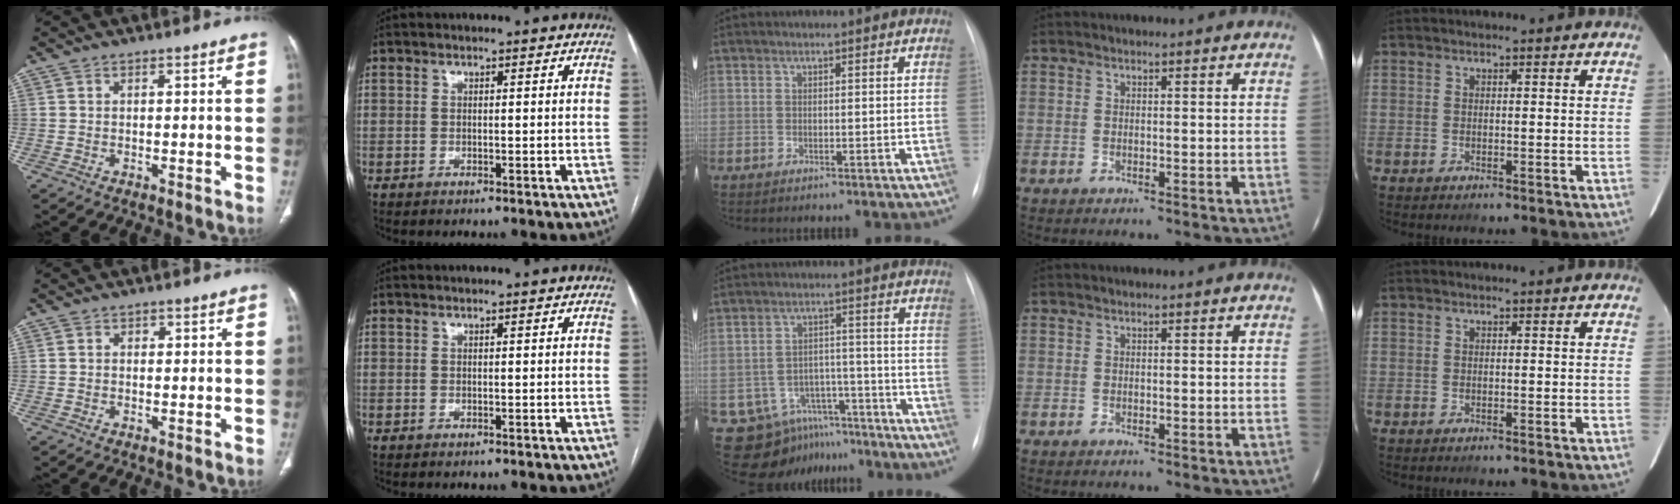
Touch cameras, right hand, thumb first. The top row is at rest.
{"thumb": {"total": 0.7, "force": [0.2, 0.7, 0.3], "torque": [0.000, 0.002, 0.001]}, "middle": {"total": 11.7, "force": [-8.8, 7.7, 1.3], "torque": [-0.017, 0.046, -0.117]}}